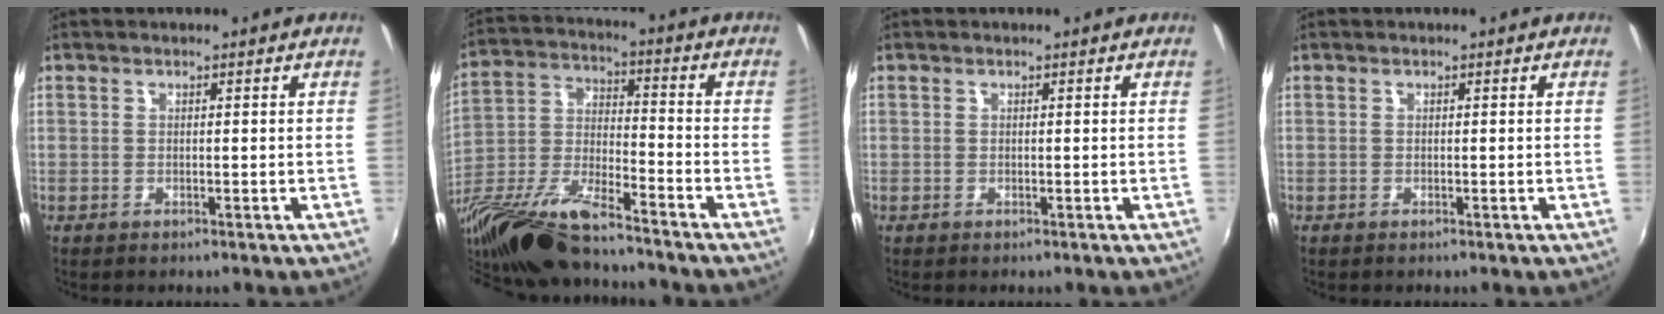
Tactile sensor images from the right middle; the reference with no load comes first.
{"total": 19.0, "force": [-14.8, 4.0, 11.4], "torque": [-0.238, -0.043, -0.279]}
{"total": 0.0}
{"total": 0.0}